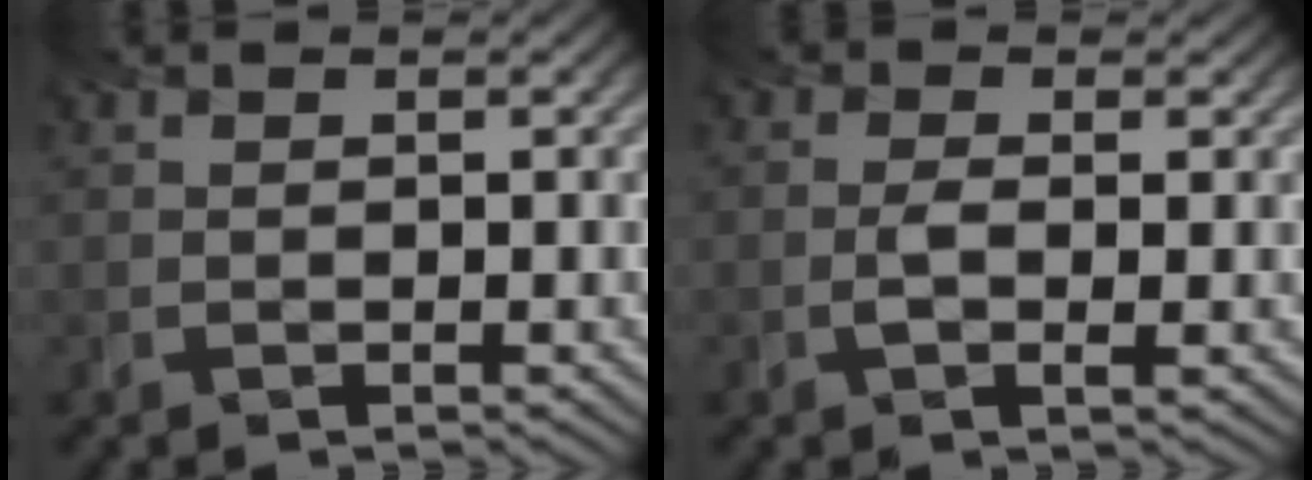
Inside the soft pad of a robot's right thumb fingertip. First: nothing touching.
{"total": 1.8, "force": [-0.3, 0.8, 1.6], "torque": [-0.040, -0.001, -0.009]}